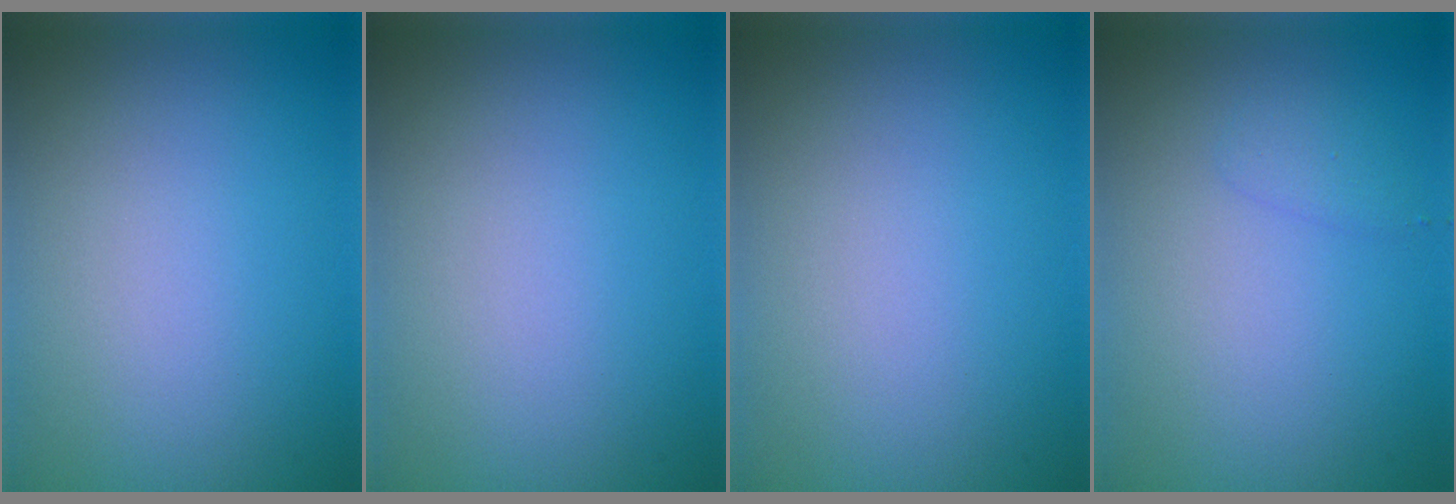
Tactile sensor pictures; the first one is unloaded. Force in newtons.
{"total": 0.0}
{"total": 0.0}
{"total": 1.0, "press": 0.9, "slide": 0.1}